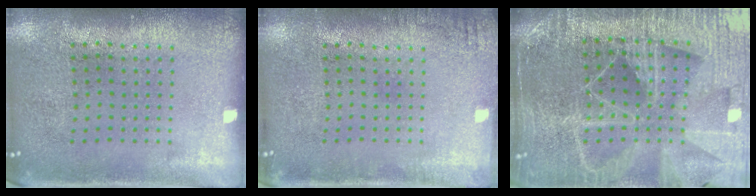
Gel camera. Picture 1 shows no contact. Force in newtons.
{"total": 1.4, "press": 1.4, "slide": 0.1}
{"total": 5.7, "press": 5.0, "slide": 2.8}